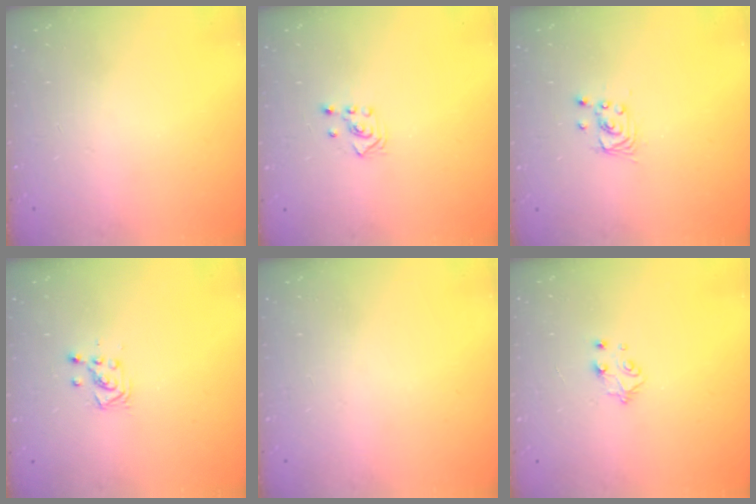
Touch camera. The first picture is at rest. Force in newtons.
{"total": 2.5, "press": 2.3, "slide": 1.0}
{"total": 2.4, "press": 2.4, "slide": 0.2}
{"total": 3.6, "press": 3.6, "slide": 0.2}
{"total": 0.0}
{"total": 5.4, "press": 5.4, "slide": 0.4}